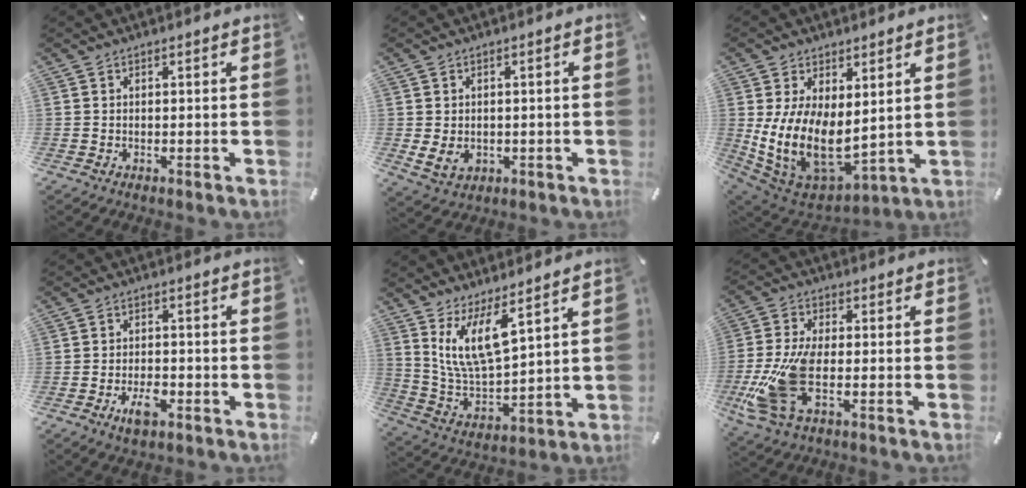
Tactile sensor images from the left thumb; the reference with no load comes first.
{"total": 4.4, "force": [-0.3, 3.7, 2.3], "torque": [-0.046, -0.001, -0.006]}
{"total": 12.9, "force": [1.4, 8.8, 9.3], "torque": [-0.191, -0.040, 0.036]}
{"total": 4.8, "force": [-2.4, 2.4, 3.4], "torque": [-0.064, 0.010, -0.043]}
{"total": 12.9, "force": [8.0, 4.6, 9.0], "torque": [-0.198, -0.028, 0.145]}
{"total": 13.7, "force": [-3.0, 6.5, 11.7], "torque": [-0.256, -0.016, -0.050]}